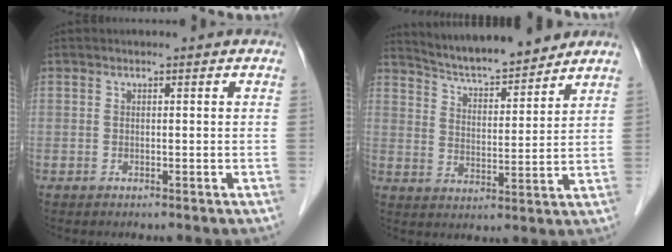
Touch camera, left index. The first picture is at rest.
{"total": 11.6, "force": [10.9, 1.0, 3.9], "torque": [-0.067, 0.007, 0.176]}